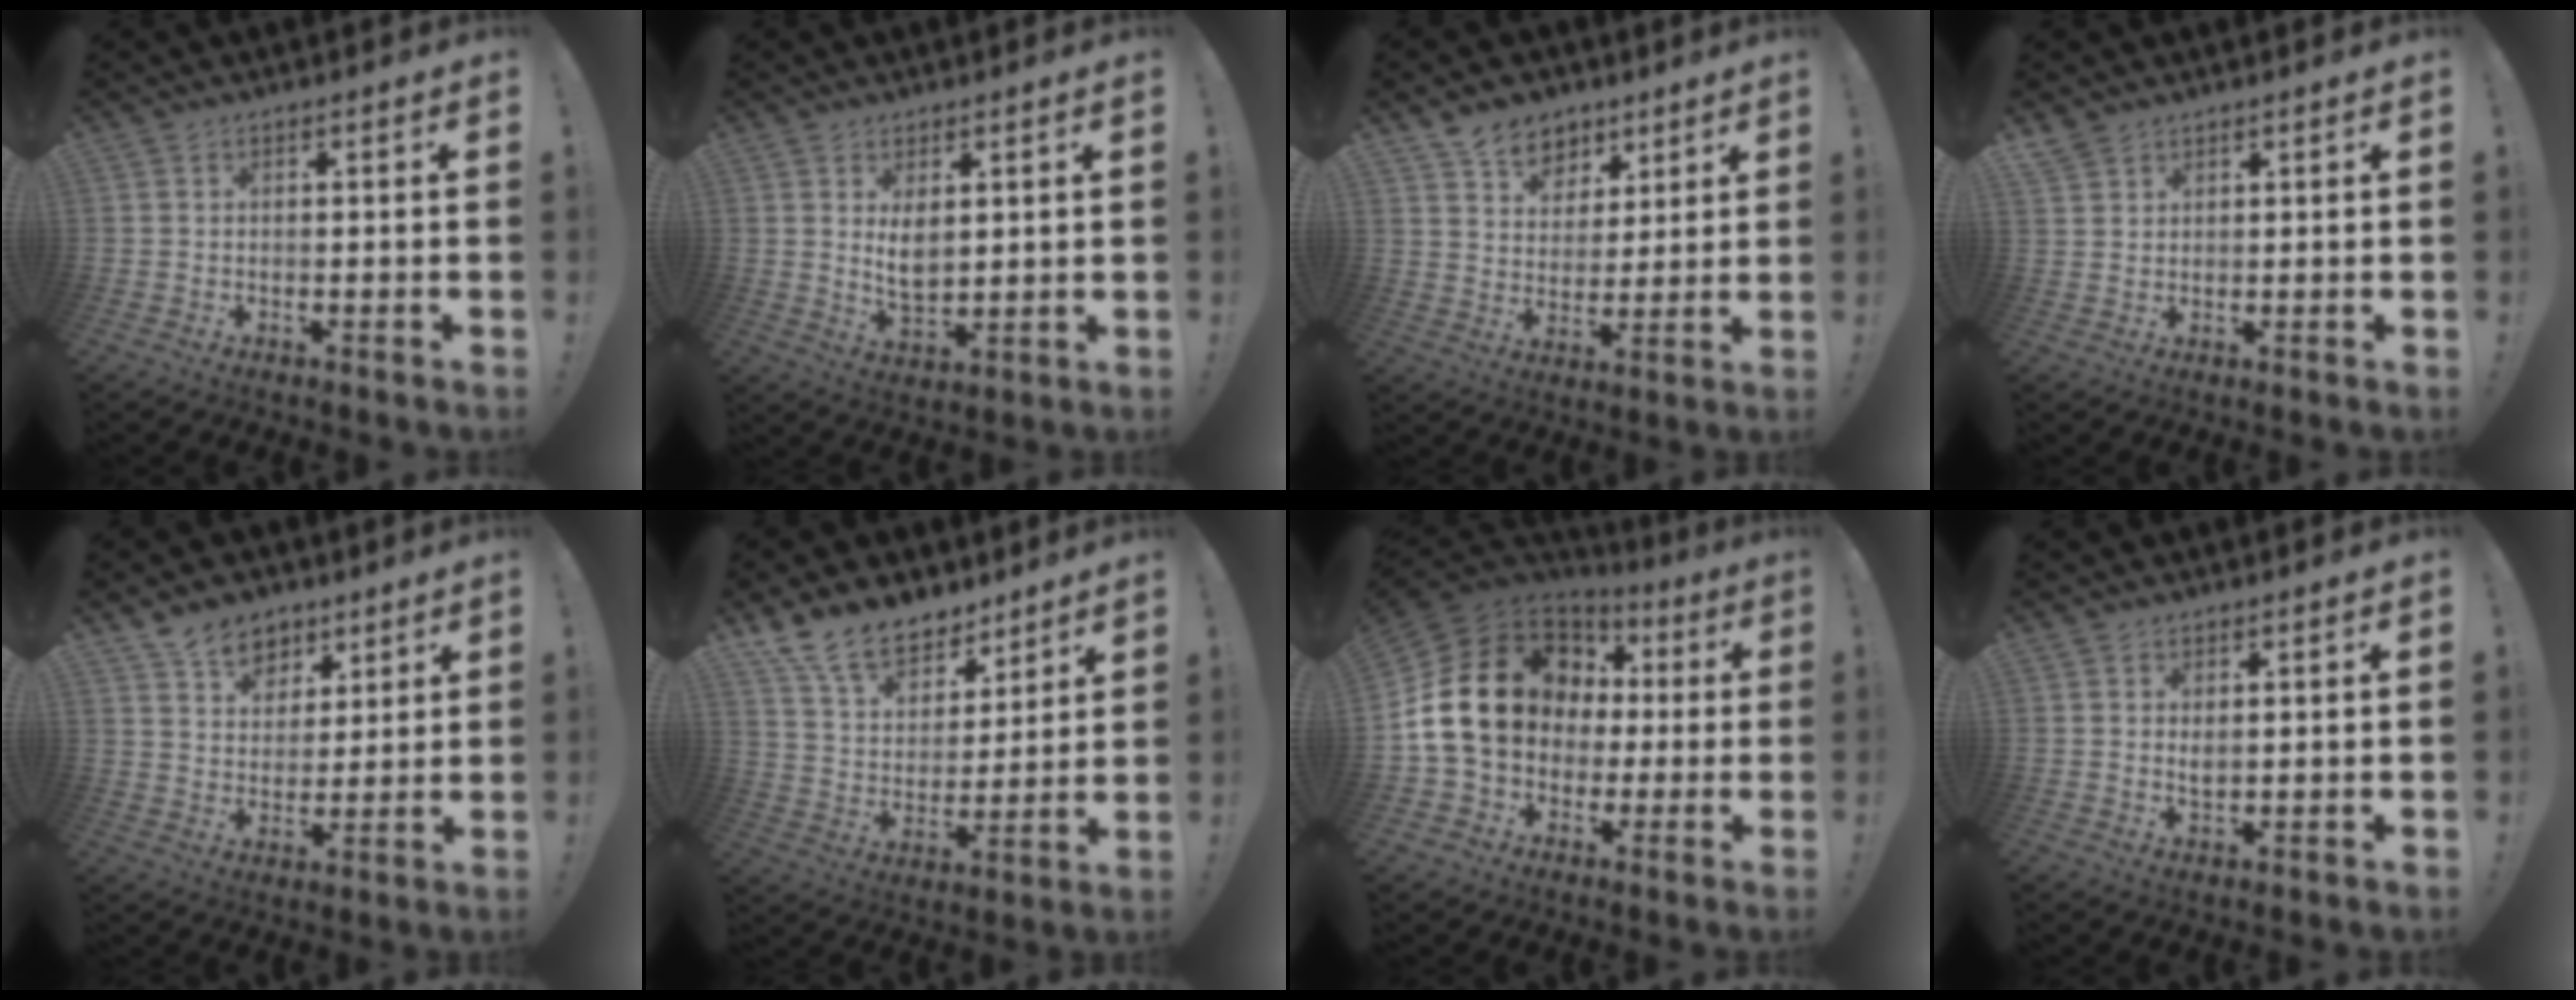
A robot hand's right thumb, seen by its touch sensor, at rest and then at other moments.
{"total": 6.0, "force": [2.3, 3.3, 4.5], "torque": [-0.067, -0.019, 0.040]}
{"total": 10.2, "force": [6.8, 7.2, 2.4], "torque": [-0.042, -0.045, 0.136]}
{"total": 3.2, "force": [2.8, 1.5, 0.7], "torque": [-0.013, -0.017, 0.054]}
{"total": 10.4, "force": [6.8, 7.3, 3.1], "torque": [-0.044, -0.045, 0.132]}
{"total": 14.8, "force": [11.5, 7.8, 4.9], "torque": [-0.102, -0.082, 0.220]}
{"total": 21.2, "force": [3.4, 16.2, 13.3], "torque": [-0.221, 0.005, 0.087]}
{"total": 2.0, "force": [1.1, 0.9, 1.5], "torque": [-0.017, -0.008, 0.018]}